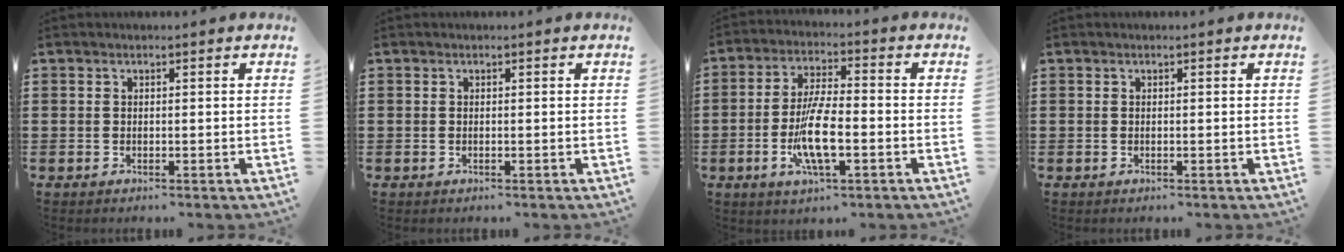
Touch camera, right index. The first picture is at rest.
{"total": 0.0}
{"total": 8.7, "force": [-2.3, 2.5, 8.0], "torque": [-0.164, -0.008, -0.044]}
{"total": 0.0}